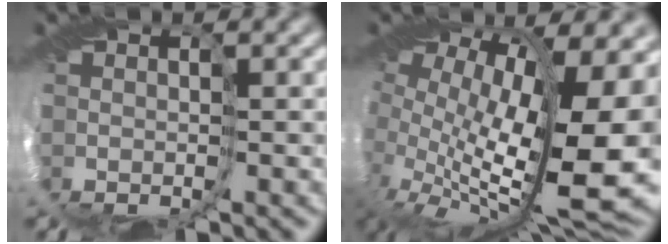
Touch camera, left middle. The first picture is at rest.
{"total": 14.5, "force": [0.7, 6.6, 12.9], "torque": [-0.186, -0.027, 0.030]}